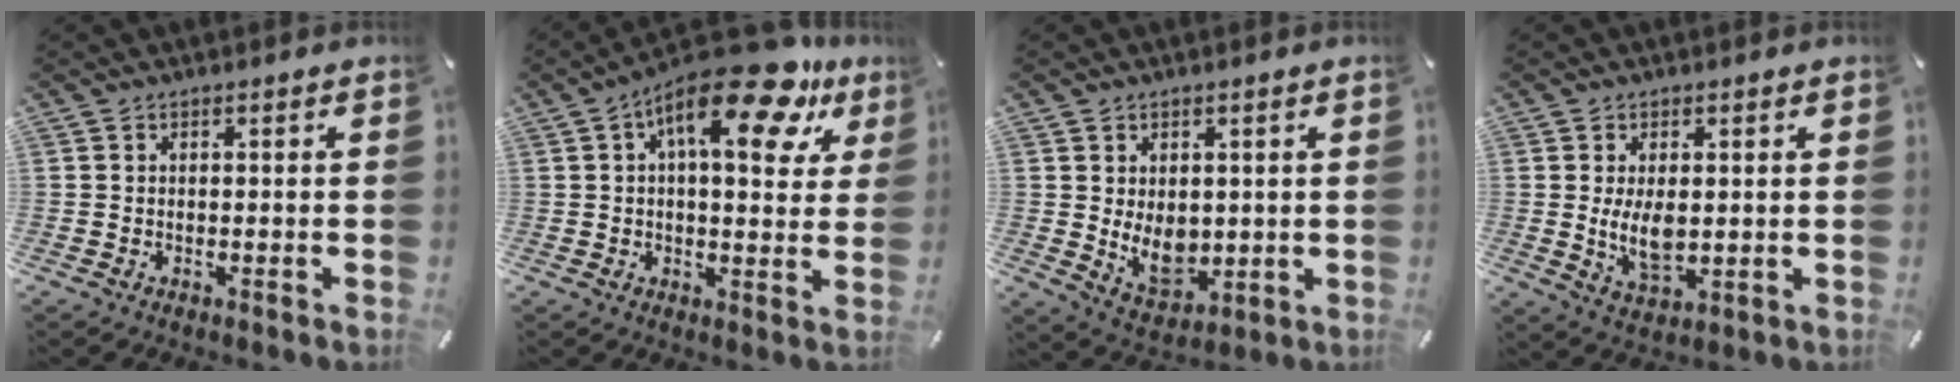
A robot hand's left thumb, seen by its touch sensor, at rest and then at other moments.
{"total": 17.2, "force": [9.4, 6.2, 13.1], "torque": [-0.197, -0.049, 0.148]}
{"total": 8.2, "force": [0.6, 6.4, 5.2], "torque": [-0.081, -0.008, 0.015]}
{"total": 7.1, "force": [0.4, 4.1, 5.7], "torque": [-0.119, -0.007, 0.001]}